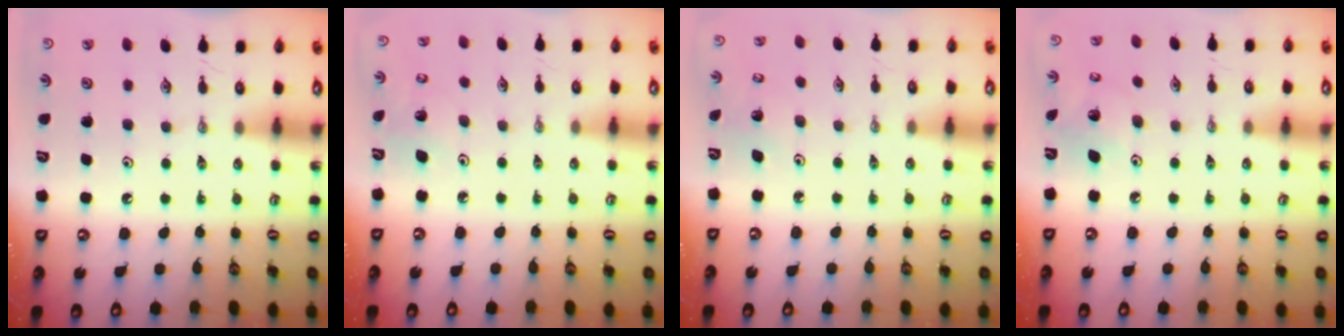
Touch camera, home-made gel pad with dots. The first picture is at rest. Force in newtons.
{"total": 5.8, "press": 5.7, "slide": 1.1}
{"total": 2.6, "press": 2.6, "slide": 0.2}
{"total": 6.8, "press": 6.8, "slide": 0.1}